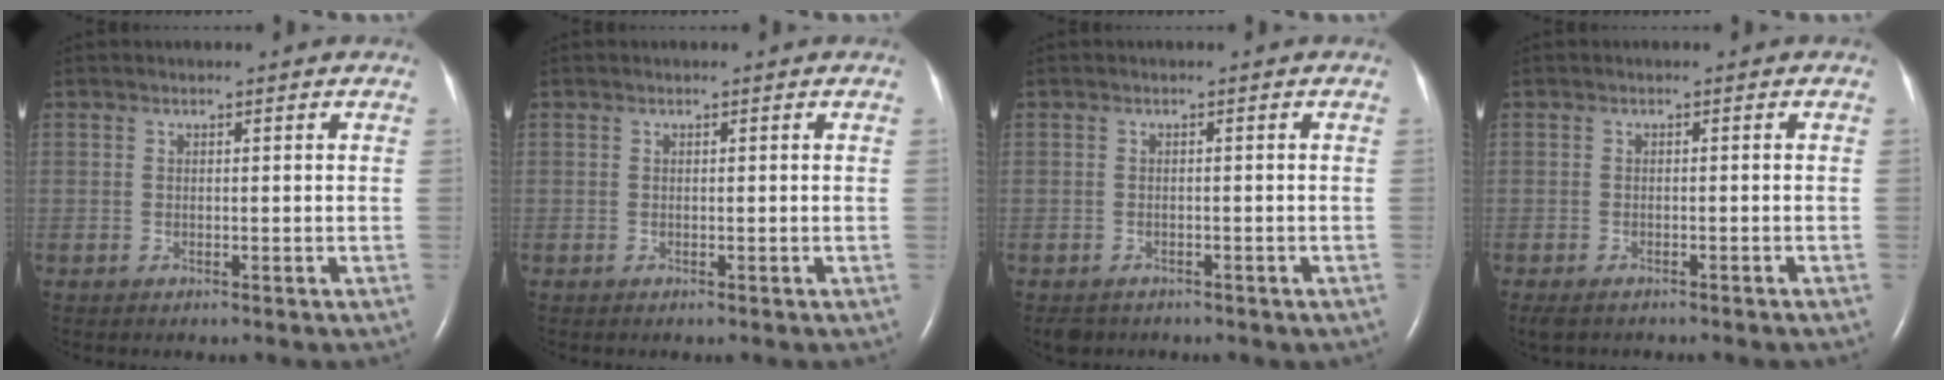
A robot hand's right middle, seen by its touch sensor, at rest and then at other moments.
{"total": 0.0}
{"total": 3.4, "force": [-2.6, 1.9, 1.0], "torque": [-0.020, -0.003, -0.029]}
{"total": 4.6, "force": [-3.7, 1.1, 2.4], "torque": [-0.038, -0.011, -0.048]}